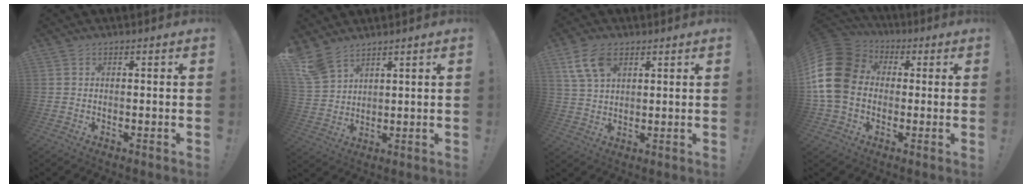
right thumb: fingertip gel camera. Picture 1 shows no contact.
{"total": 7.9, "force": [6.1, 3.9, 3.3], "torque": [-0.079, -0.031, 0.122]}
{"total": 8.9, "force": [4.5, 5.2, 5.6], "torque": [-0.110, -0.007, 0.089]}
{"total": 17.8, "force": [1.1, 14.0, 11.0], "torque": [-0.204, 0.011, 0.021]}